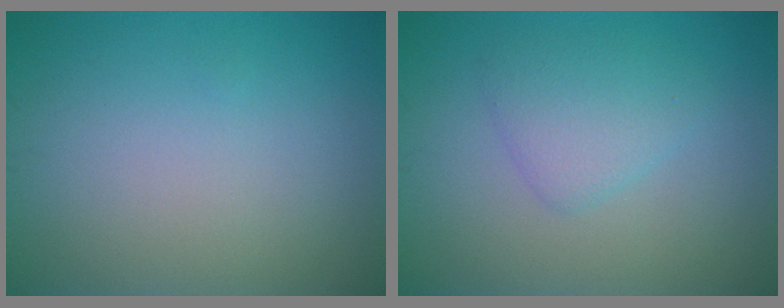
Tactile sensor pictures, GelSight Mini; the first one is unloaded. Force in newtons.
{"total": 2.6, "press": 2.6, "slide": 0.3}